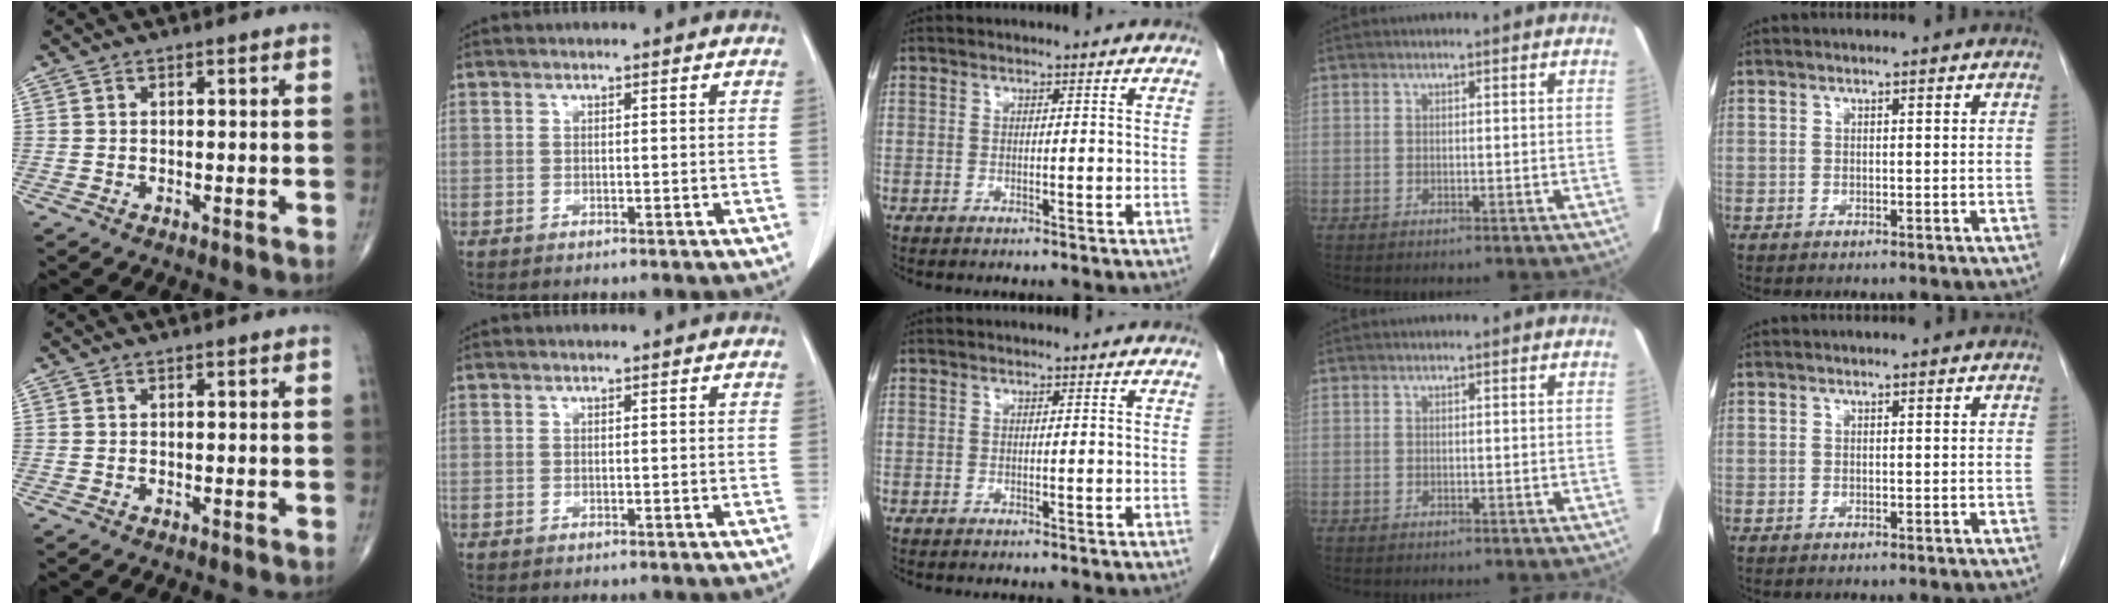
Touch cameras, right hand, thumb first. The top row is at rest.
{}